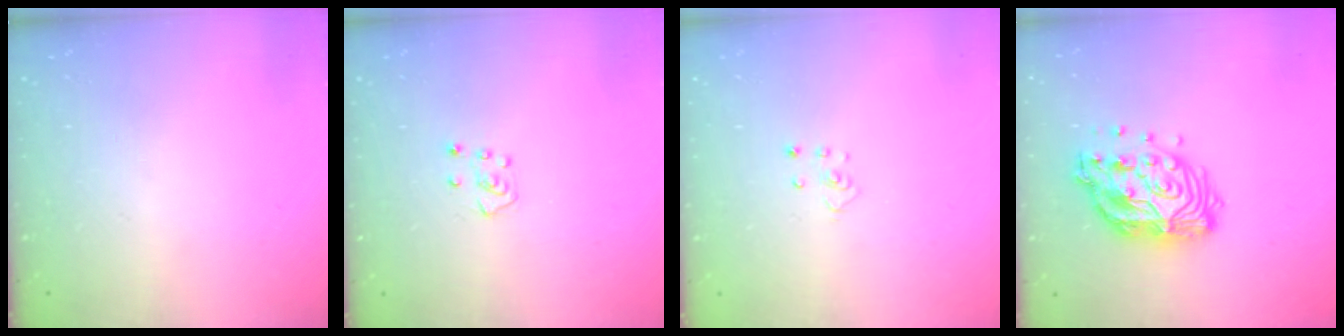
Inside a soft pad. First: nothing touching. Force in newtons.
{"total": 3.7, "press": 3.6, "slide": 0.4}
{"total": 2.3, "press": 2.3, "slide": 0.2}
{"total": 15.0, "press": 14.9, "slide": 1.3}